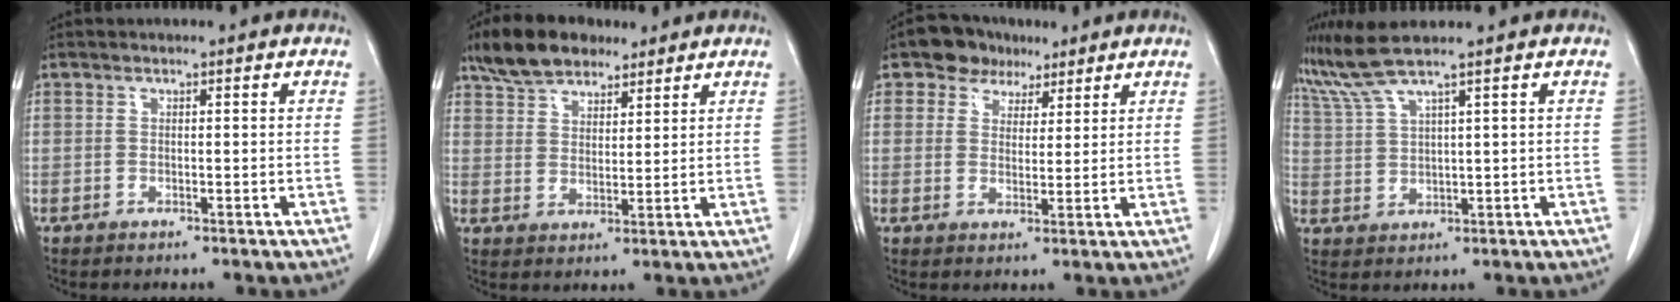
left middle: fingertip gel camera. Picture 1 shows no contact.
{"total": 9.0, "force": [7.0, 4.1, 3.9], "torque": [-0.078, 0.020, 0.128]}
{"total": 5.4, "force": [3.5, 4.0, 1.1], "torque": [-0.021, 0.017, 0.060]}
{"total": 8.2, "force": [7.7, -0.8, 2.6], "torque": [-0.072, 0.003, 0.168]}